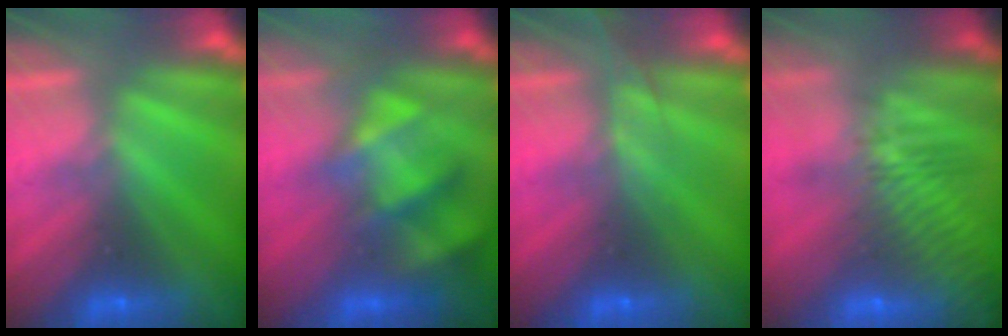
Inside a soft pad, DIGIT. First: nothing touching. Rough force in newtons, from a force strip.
{"total": 4.8}
{"total": 2.6}
{"total": 7.3}